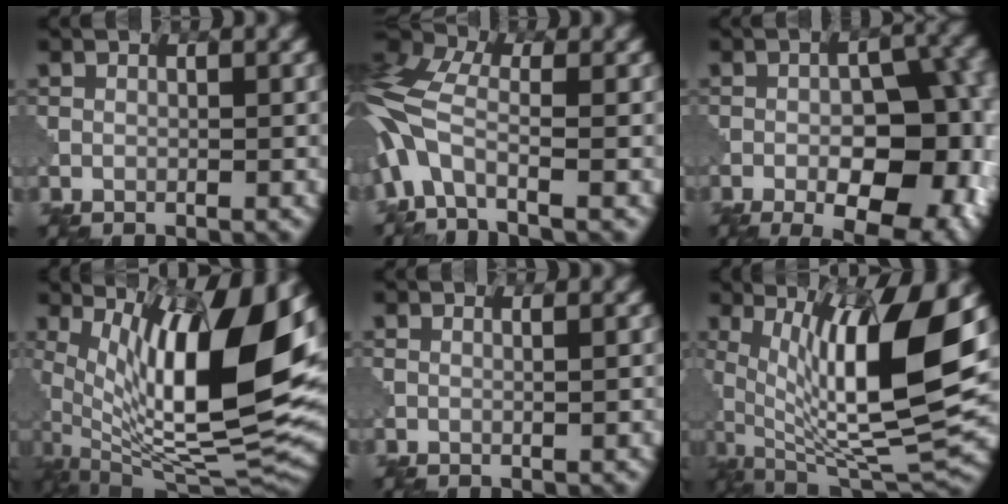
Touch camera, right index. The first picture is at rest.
{"total": 7.2, "force": [-2.5, 3.2, 6.0], "torque": [-0.151, 0.001, -0.062]}
{"total": 12.5, "force": [-4.4, 6.1, 10.0], "torque": [-0.108, -0.010, -0.053]}
{"total": 15.4, "force": [3.8, 4.9, 14.1], "torque": [-0.239, -0.001, 0.071]}
{"total": 1.3, "force": [0.5, 0.8, 0.9], "torque": [0.005, 0.011, -0.013]}
{"total": 12.2, "force": [2.7, 3.2, 11.4], "torque": [-0.190, -0.004, 0.057]}